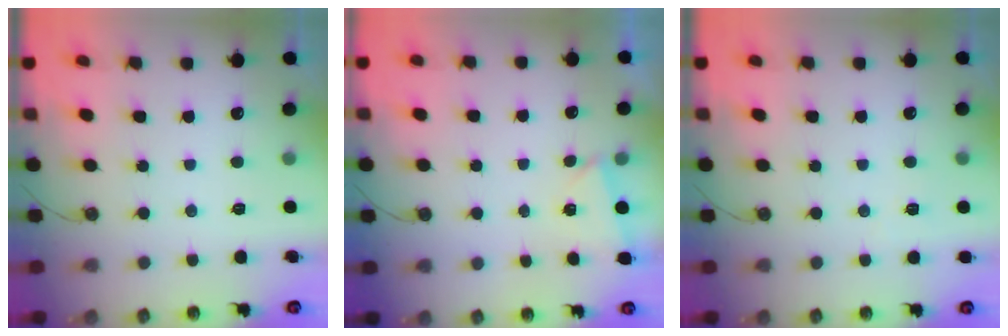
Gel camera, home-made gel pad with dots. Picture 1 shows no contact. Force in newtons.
{"total": 2.3, "press": 1.3, "slide": 1.9}
{"total": 2.8, "press": 2.0, "slide": 2.0}